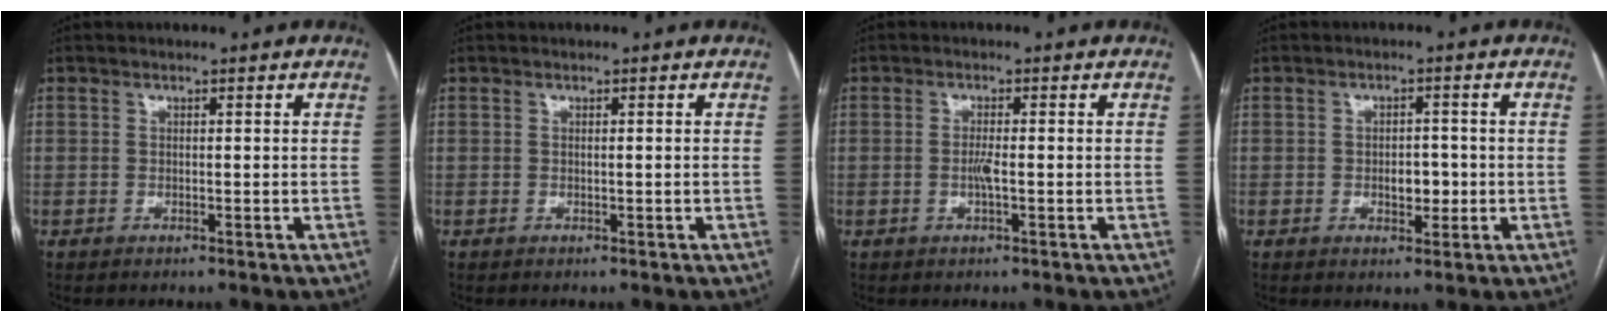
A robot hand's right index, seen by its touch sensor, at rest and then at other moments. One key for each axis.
{"total": 0.0}
{"total": 1.9, "fx": -0.4, "fy": 0.0, "fz": 1.8, "tx": -0.039, "ty": -0.002, "tz": -0.009}
{"total": 3.3, "fx": -0.6, "fy": 1.9, "fz": 2.6, "tx": -0.034, "ty": 0.003, "tz": -0.004}